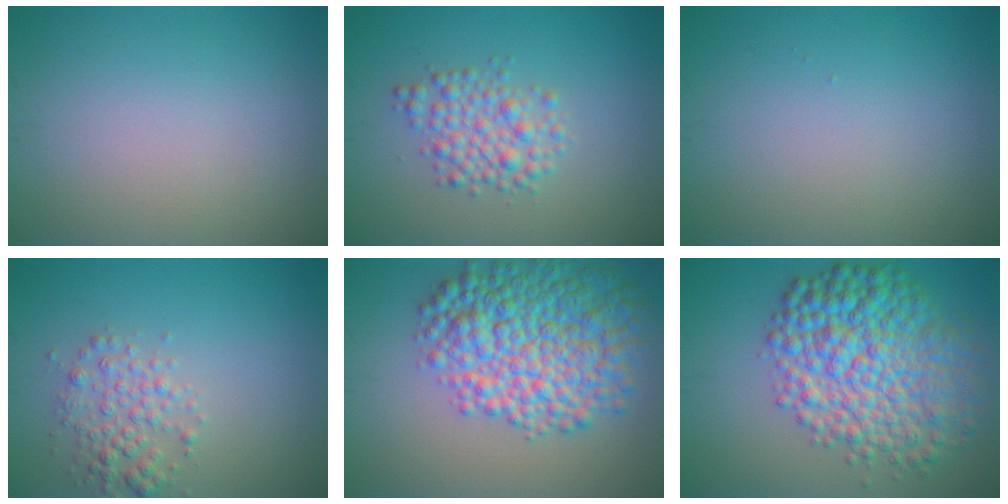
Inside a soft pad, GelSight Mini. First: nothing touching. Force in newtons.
{"total": 3.3, "press": 3.2, "slide": 0.1}
{"total": 0.0}
{"total": 2.7, "press": 2.7, "slide": 0.0}
{"total": 9.5, "press": 9.5, "slide": 0.2}
{"total": 9.7, "press": 9.7, "slide": 0.2}